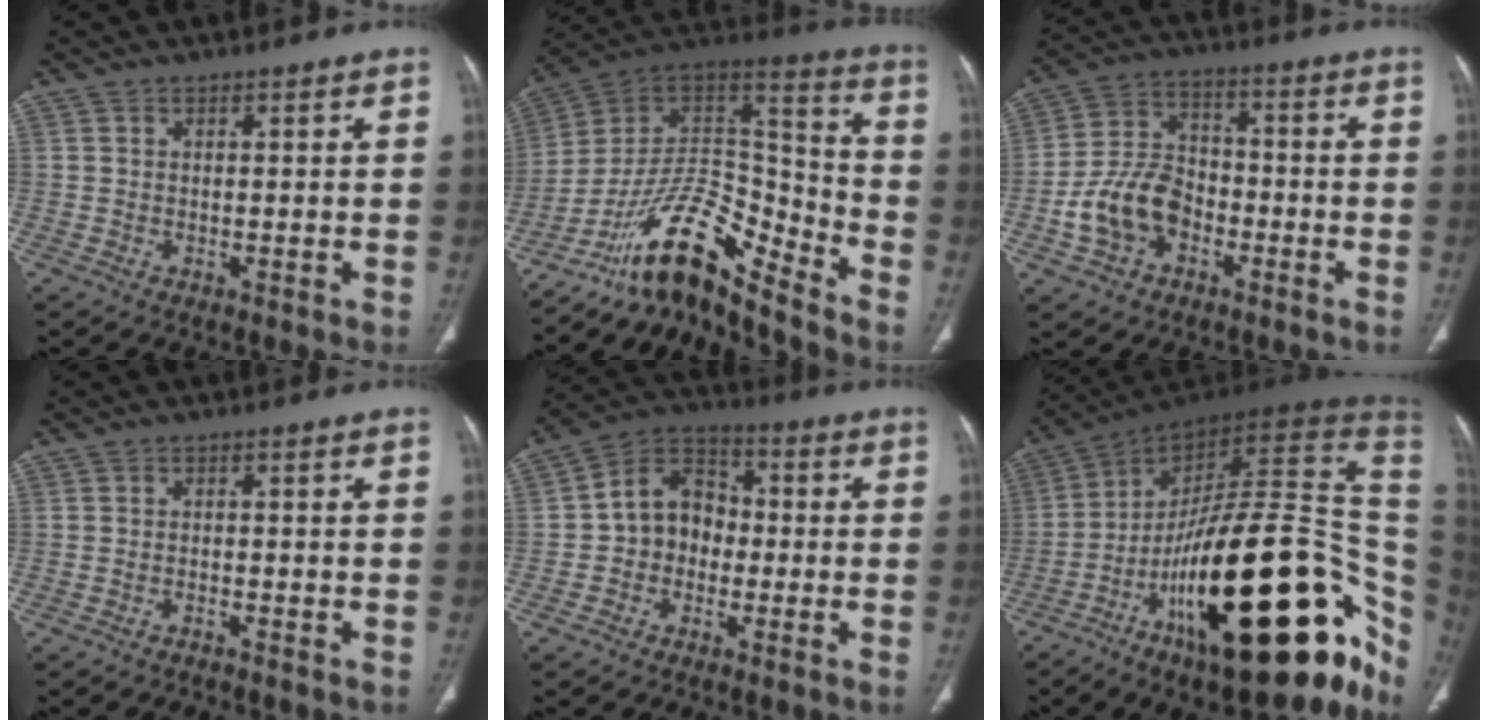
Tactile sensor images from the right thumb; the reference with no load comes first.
{"total": 16.1, "force": [-13.0, 4.5, 8.4], "torque": [-0.119, 0.121, -0.235]}
{"total": 12.5, "force": [-4.5, 9.1, 7.3], "torque": [-0.124, 0.038, -0.085]}
{"total": 0.9, "force": [-0.8, 0.1, 0.3], "torque": [-0.013, 0.009, -0.011]}
{"total": 9.9, "force": [-1.2, 8.1, 5.5], "torque": [-0.061, 0.038, -0.036]}
{"total": 41.4, "force": [-9.5, 15.6, 37.2], "torque": [-0.445, 0.066, -0.141]}